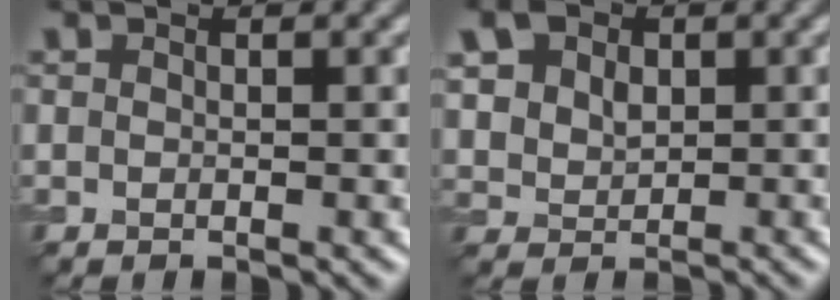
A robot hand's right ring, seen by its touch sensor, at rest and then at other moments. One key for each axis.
{"total": 4.6, "fx": 1.9, "fy": 3.3, "fz": 2.5, "tx": -0.060, "ty": 0.012, "tz": 0.034}